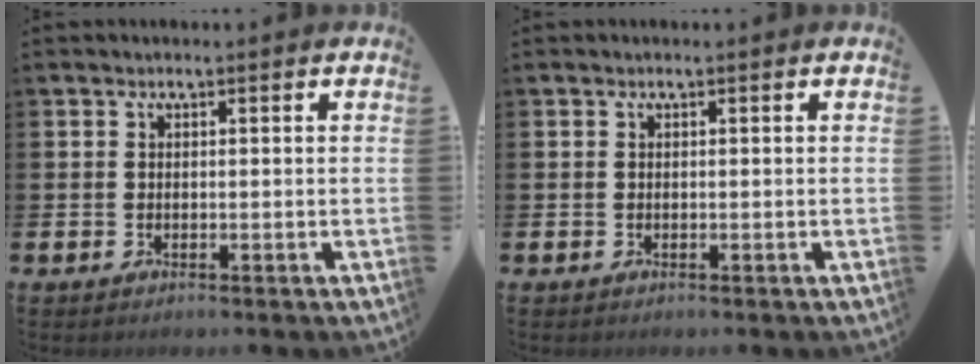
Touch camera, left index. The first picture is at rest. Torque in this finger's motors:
{"motor_torque": [0.00, 0.00, 0.00, 0.00]}